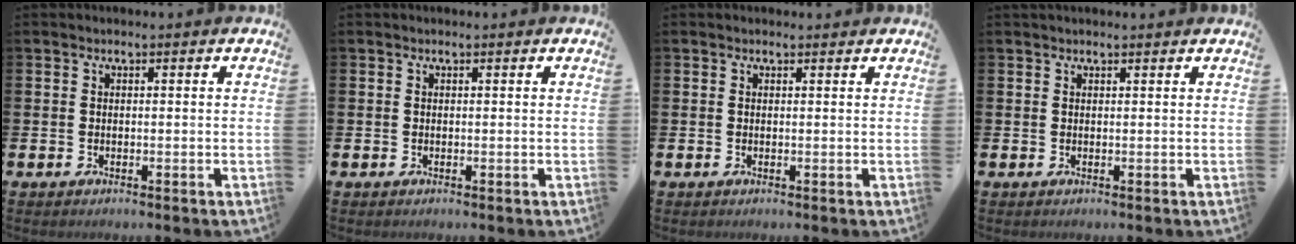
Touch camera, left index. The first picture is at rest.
{"total": 0.0}
{"total": 0.8, "force": [0.7, 0.3, 0.1], "torque": [0.010, -0.002, 0.010]}
{"total": 0.9, "force": [0.8, 0.1, 0.2], "torque": [0.004, -0.002, 0.014]}